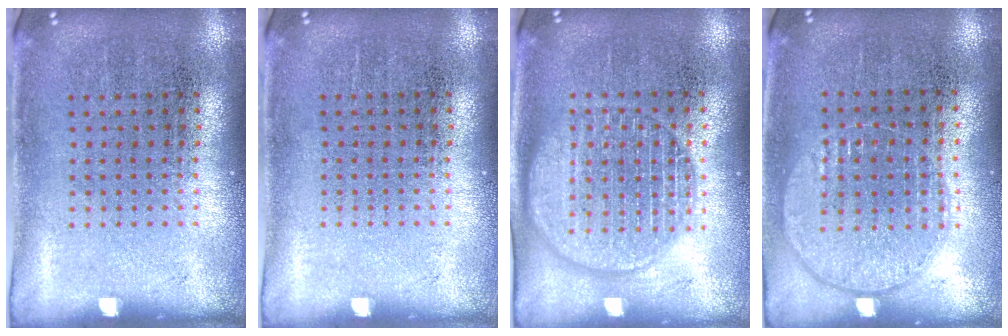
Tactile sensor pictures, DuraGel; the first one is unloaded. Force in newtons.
{"total": 0.0}
{"total": 2.1, "press": 2.1, "slide": 0.3}
{"total": 0.9, "press": 0.9, "slide": 0.3}